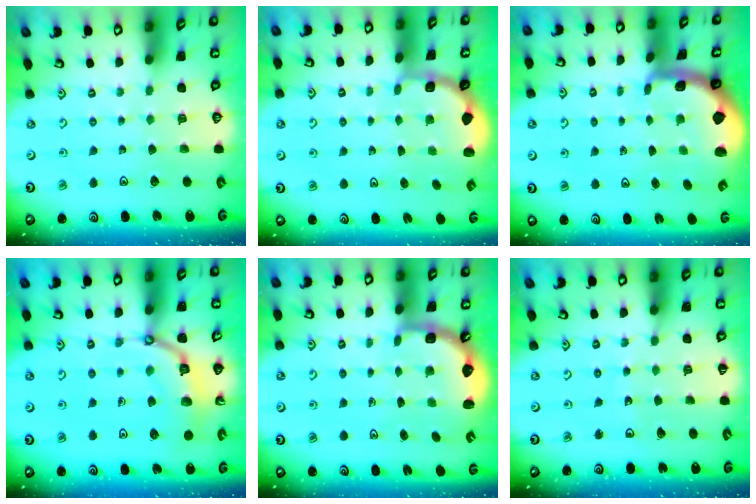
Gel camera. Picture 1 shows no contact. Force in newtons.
{"total": 1.9, "press": 1.8, "slide": 0.7}
{"total": 1.5, "press": 1.5, "slide": 0.4}
{"total": 8.0, "press": 8.0, "slide": 0.3}
{"total": 2.5, "press": 2.1, "slide": 1.3}
{"total": 2.9, "press": 2.9, "slide": 0.3}